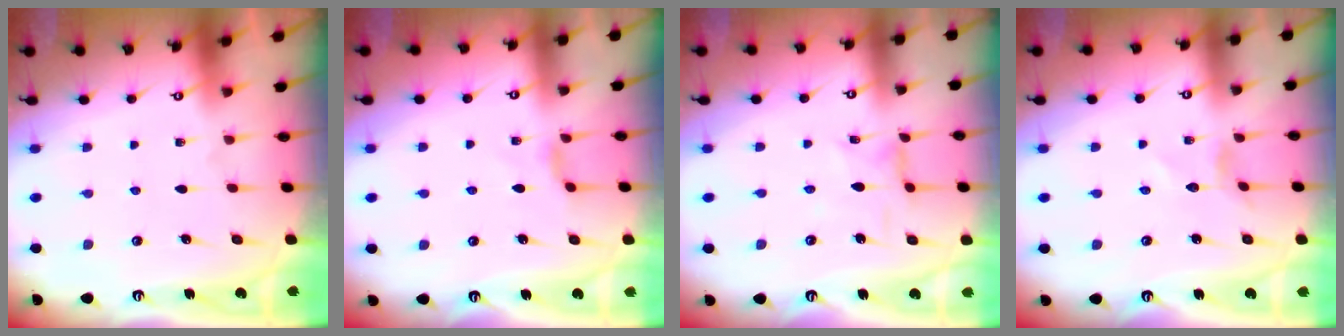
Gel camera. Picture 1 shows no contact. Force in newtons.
{"total": 2.8, "press": 2.8, "slide": 0.6}
{"total": 2.2, "press": 2.2, "slide": 0.3}
{"total": 1.3, "press": 1.2, "slide": 0.2}